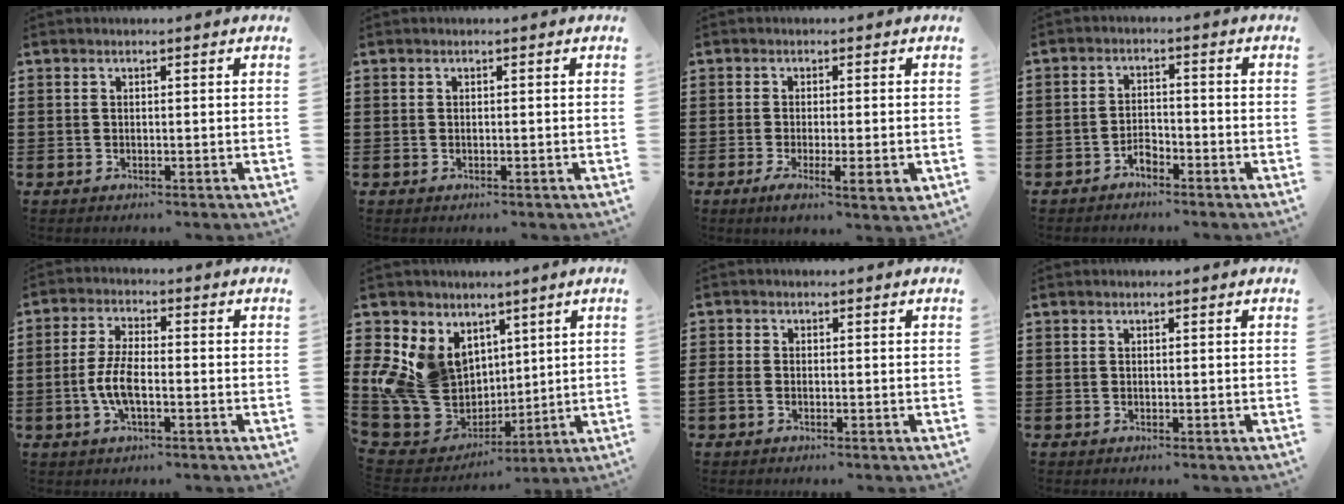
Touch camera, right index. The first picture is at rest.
{"total": 0.0}
{"total": 4.9, "force": [-1.7, 0.9, 4.5], "torque": [-0.084, -0.017, -0.027]}
{"total": 2.5, "force": [-2.1, 1.1, 0.8], "torque": [-0.022, 0.006, -0.043]}
{"total": 6.0, "force": [-1.5, 2.3, 5.3], "torque": [-0.127, -0.004, -0.036]}
{"total": 13.3, "force": [3.4, 11.2, 6.1], "torque": [-0.198, -0.021, 0.074]}
{"total": 1.1, "force": [-0.7, 0.6, 0.6], "torque": [-0.021, -0.003, -0.016]}
{"total": 0.0}